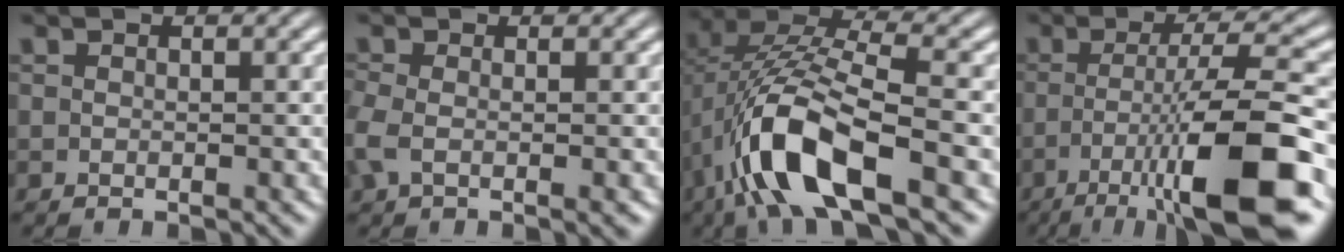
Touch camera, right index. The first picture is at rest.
{"total": 1.7, "force": [-0.7, 0.3, 1.5], "torque": [-0.044, -0.019, -0.001]}
{"total": 10.1, "force": [-0.8, 5.3, 8.5], "torque": [-0.182, -0.020, -0.007]}
{"total": 10.7, "force": [-4.5, 2.0, 9.5], "torque": [-0.145, -0.029, -0.049]}